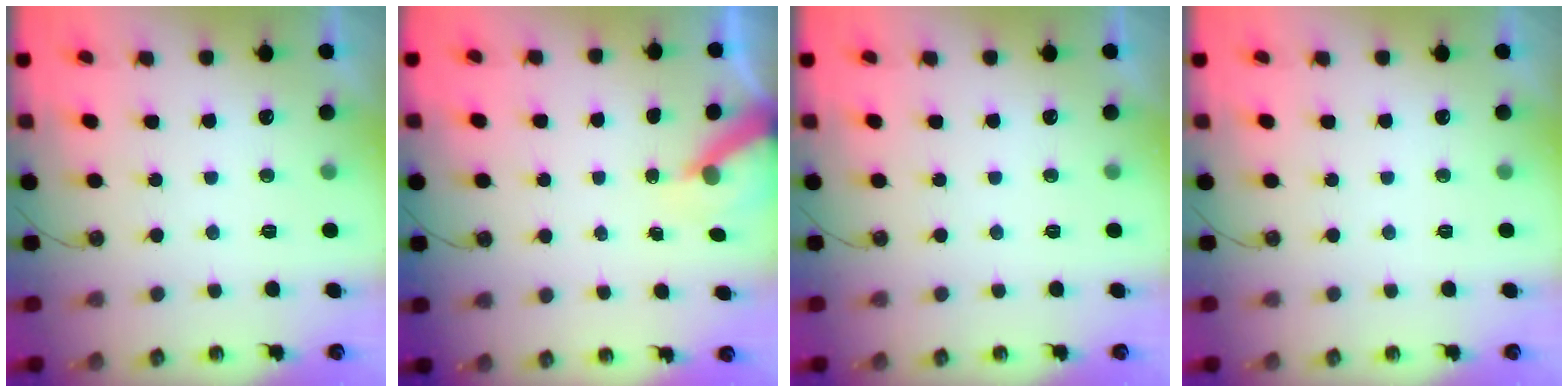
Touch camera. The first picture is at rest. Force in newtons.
{"total": 6.8, "press": 6.7, "slide": 0.5}
{"total": 0.0}
{"total": 0.0}